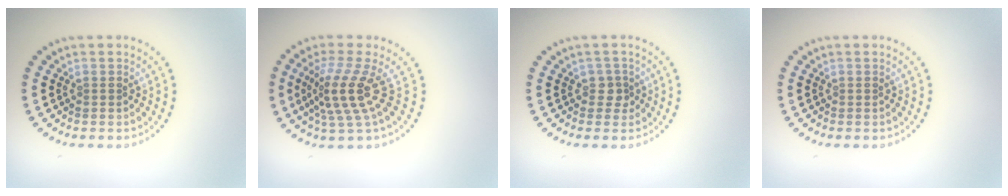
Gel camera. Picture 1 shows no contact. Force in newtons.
{"total": 4.1, "press": 2.8, "slide": 3.0}
{"total": 1.3, "press": 1.1, "slide": 0.8}
{"total": 0.0}